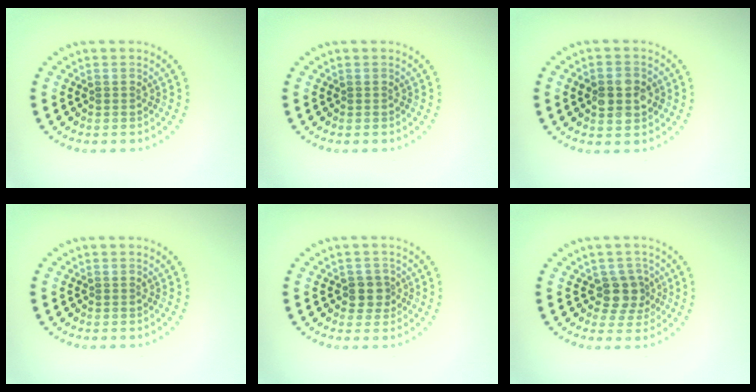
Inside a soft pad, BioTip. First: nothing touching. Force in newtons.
{"total": 0.0}
{"total": 4.0, "press": 4.0, "slide": 0.1}
{"total": 0.0}
{"total": 2.0, "press": 1.7, "slide": 0.9}
{"total": 2.7, "press": 2.2, "slide": 1.5}